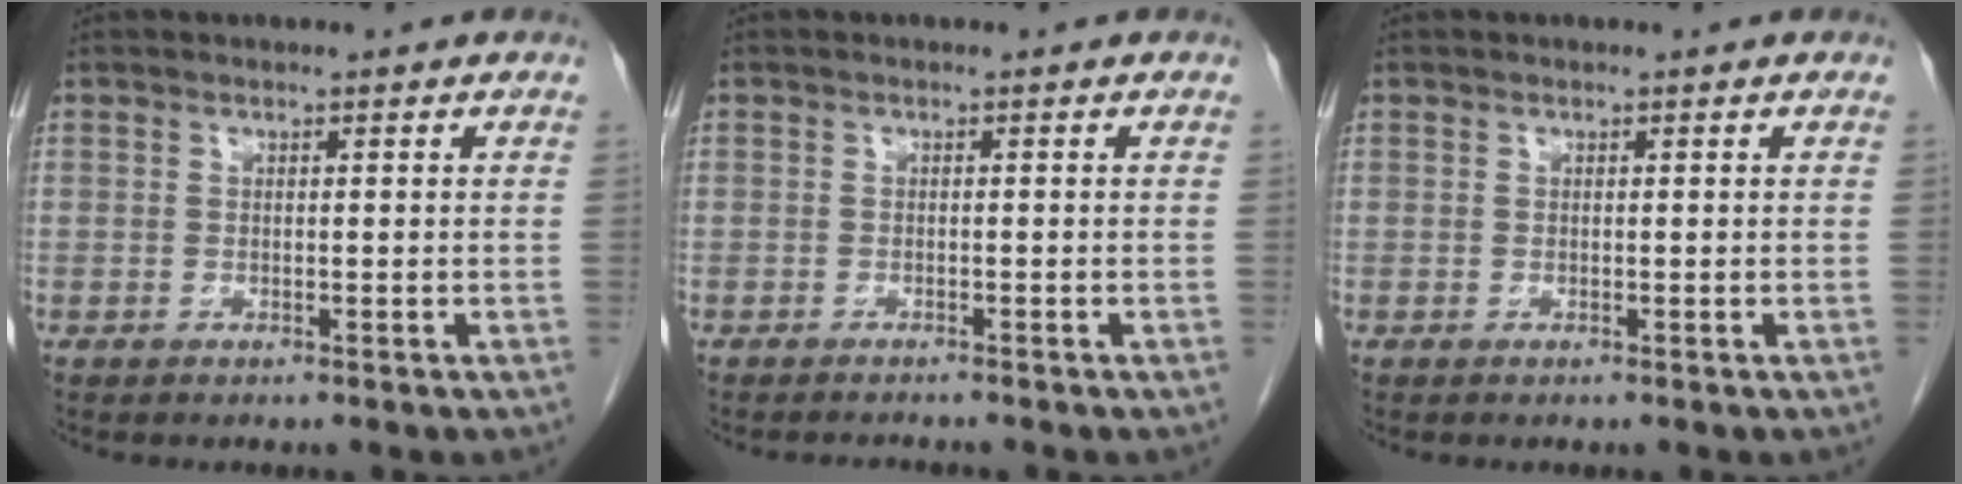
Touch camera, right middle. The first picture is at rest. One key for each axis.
{"total": 1.9, "fx": -1.9, "fy": -0.1, "fz": 0.4, "tx": -0.003, "ty": -0.005, "tz": -0.025}
{"total": 0.0}